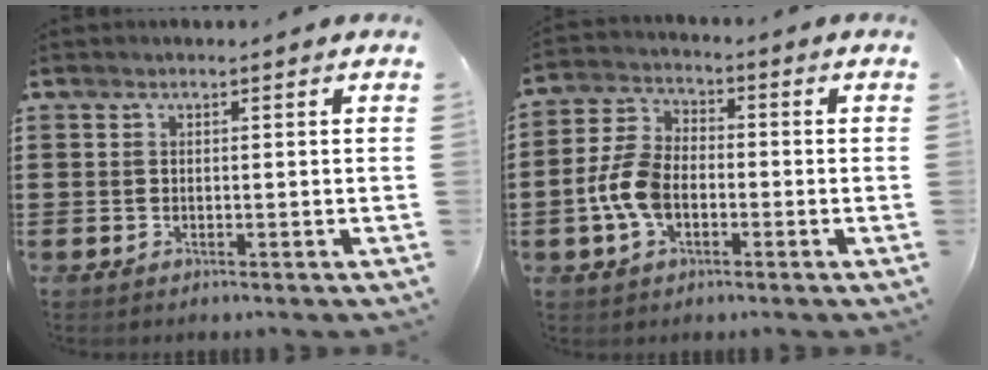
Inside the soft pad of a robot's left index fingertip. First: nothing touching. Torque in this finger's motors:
{"motor_torque": [1.59, 0.55, 0.46, 0.16]}